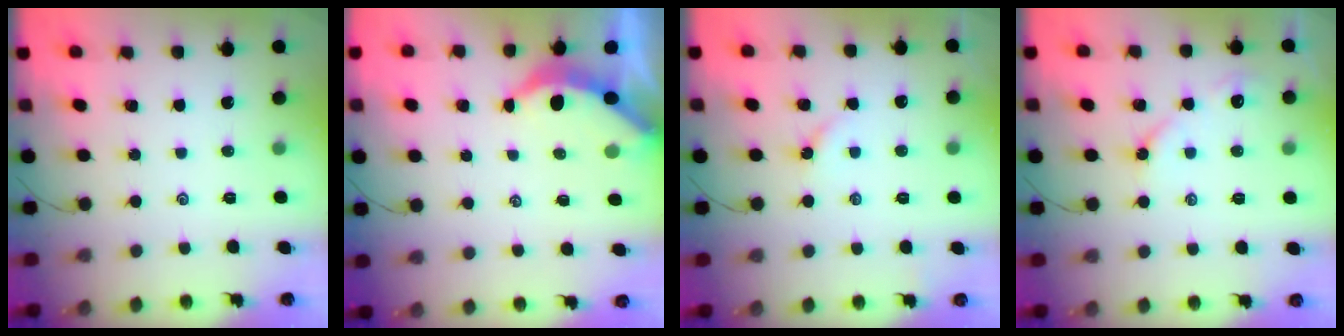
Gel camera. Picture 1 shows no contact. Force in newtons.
{"total": 3.8, "press": 3.8, "slide": 0.4}
{"total": 2.9, "press": 2.9, "slide": 0.4}
{"total": 6.0, "press": 6.0, "slide": 0.7}